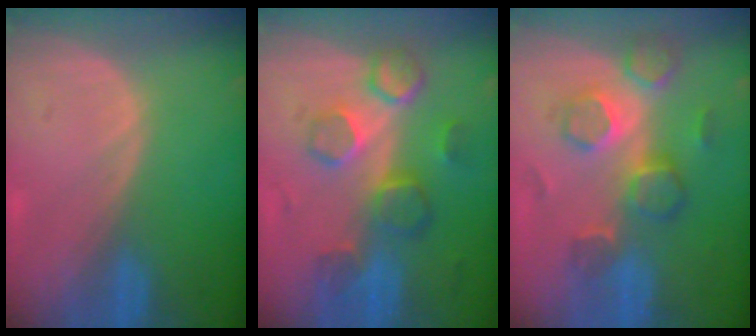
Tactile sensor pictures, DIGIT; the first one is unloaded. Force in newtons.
{"total": 8.7, "press": 8.0, "slide": 3.5}
{"total": 9.1, "press": 7.8, "slide": 4.6}